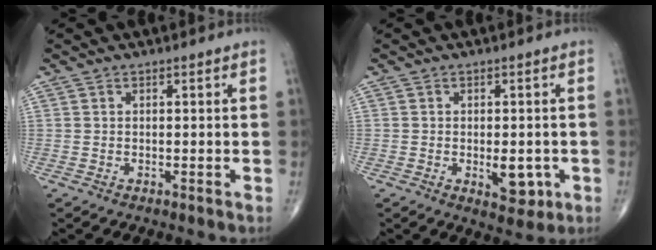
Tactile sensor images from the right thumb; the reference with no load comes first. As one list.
[{"total": 5.3, "force": [-1.2, 2.9, 4.3], "torque": [-0.039, -0.004, -0.009]}]